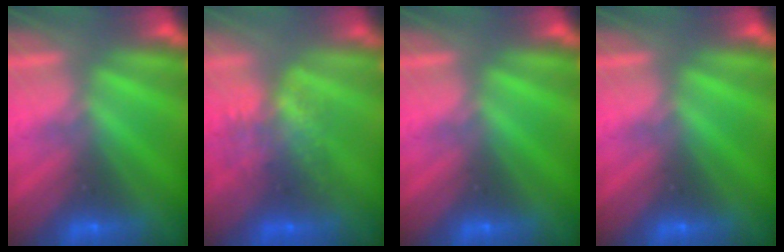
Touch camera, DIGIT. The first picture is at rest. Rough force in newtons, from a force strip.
{"total": 5.8}
{"total": 0.0}
{"total": 0.0}